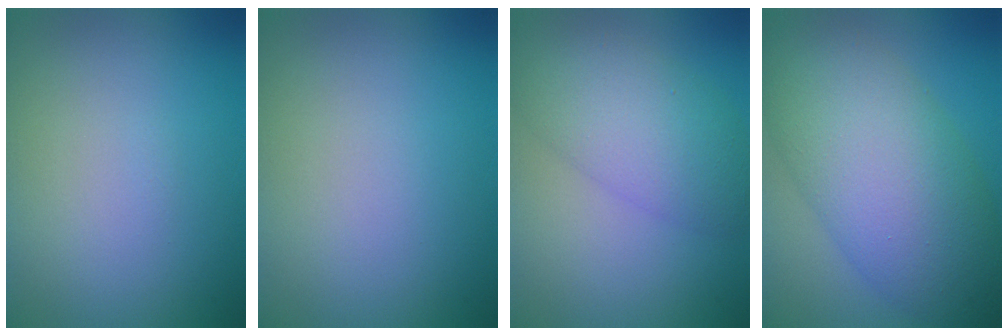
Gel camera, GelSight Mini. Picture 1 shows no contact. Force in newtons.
{"total": 0.0}
{"total": 6.4, "press": 6.4, "slide": 0.2}
{"total": 11.0, "press": 11.0, "slide": 0.4}